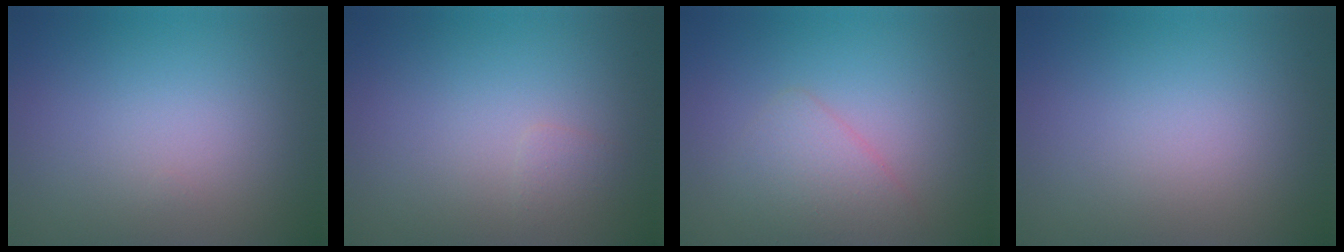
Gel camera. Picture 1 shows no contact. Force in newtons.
{"total": 0.8, "press": 0.8, "slide": 0.1}
{"total": 2.4, "press": 2.4, "slide": 0.2}
{"total": 0.0}